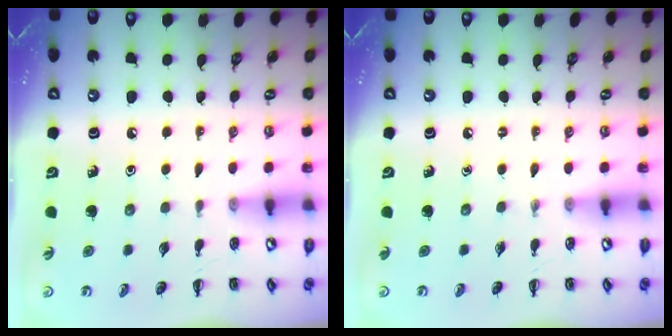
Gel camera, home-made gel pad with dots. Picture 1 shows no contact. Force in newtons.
{"total": 0.0}